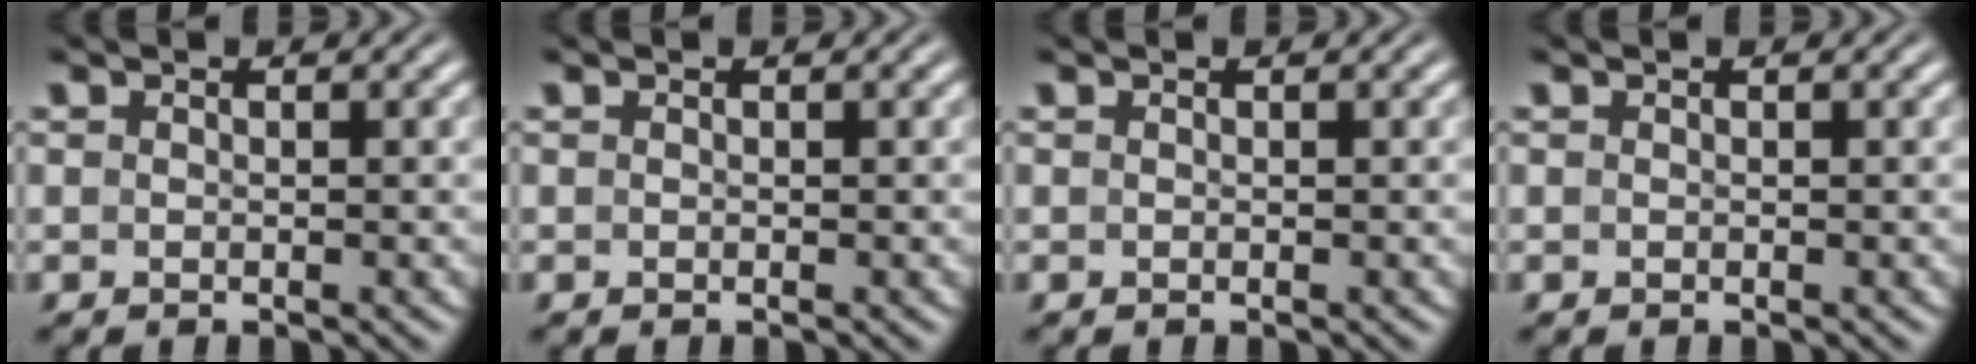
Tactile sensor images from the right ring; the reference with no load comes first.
{"total": 0.0}
{"total": 0.0}
{"total": 0.0}